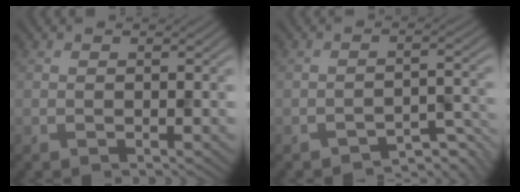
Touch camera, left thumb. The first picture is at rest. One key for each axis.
{"total": 4.6, "fx": -3.9, "fy": 1.1, "fz": 2.3, "tx": -0.027, "ty": 0.004, "tz": -0.054}